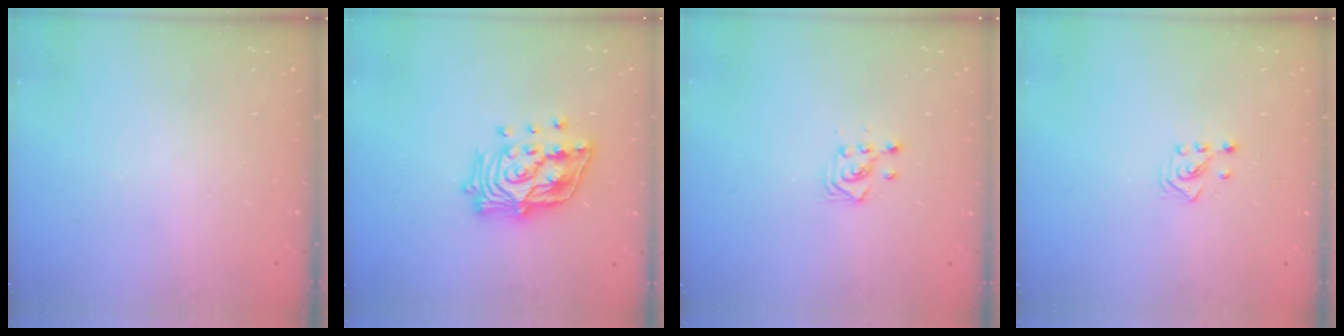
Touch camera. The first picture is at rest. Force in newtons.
{"total": 17.1, "press": 16.9, "slide": 2.5}
{"total": 3.0, "press": 3.0, "slide": 0.5}
{"total": 2.5, "press": 2.4, "slide": 0.8}